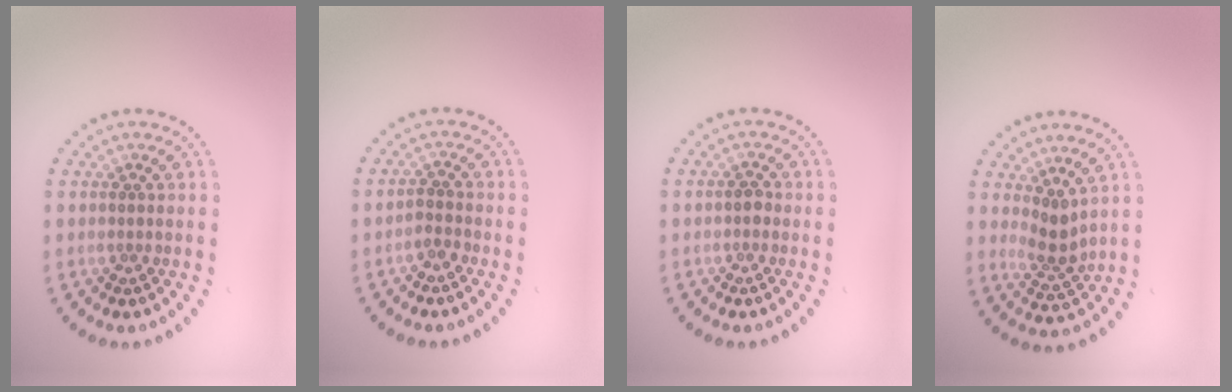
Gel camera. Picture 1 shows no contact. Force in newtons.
{"total": 1.4, "press": 1.1, "slide": 0.9}
{"total": 0.8, "press": 0.8, "slide": 0.2}
{"total": 2.2, "press": 1.7, "slide": 1.4}